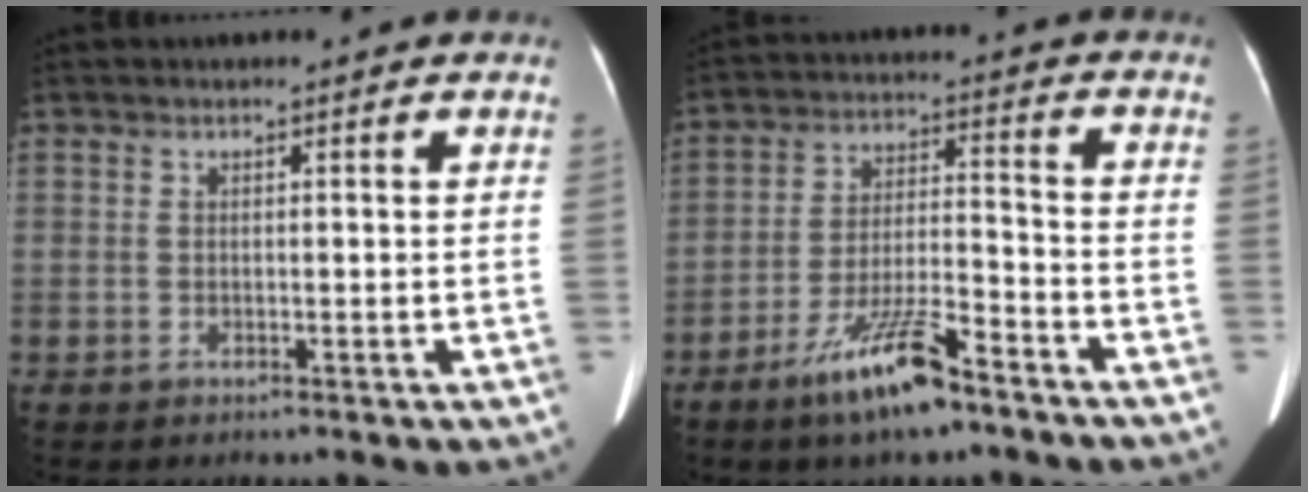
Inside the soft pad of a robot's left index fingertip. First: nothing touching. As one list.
[{"total": 10.9, "force": [-7.7, 1.7, 7.5], "torque": [-0.148, -0.015, -0.136]}]